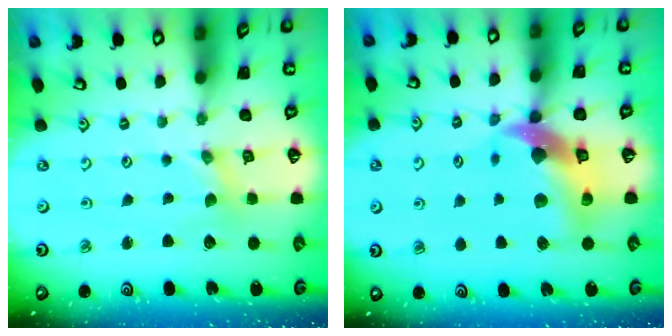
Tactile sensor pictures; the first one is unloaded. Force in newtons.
{"total": 14.0, "press": 13.8, "slide": 2.1}